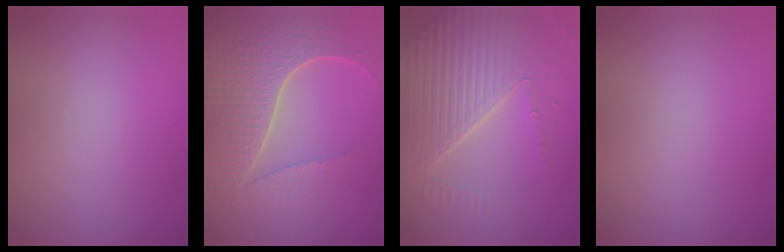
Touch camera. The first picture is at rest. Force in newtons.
{"total": 7.5, "press": 5.6, "slide": 5.0}
{"total": 6.9, "press": 5.0, "slide": 4.8}
{"total": 0.0}